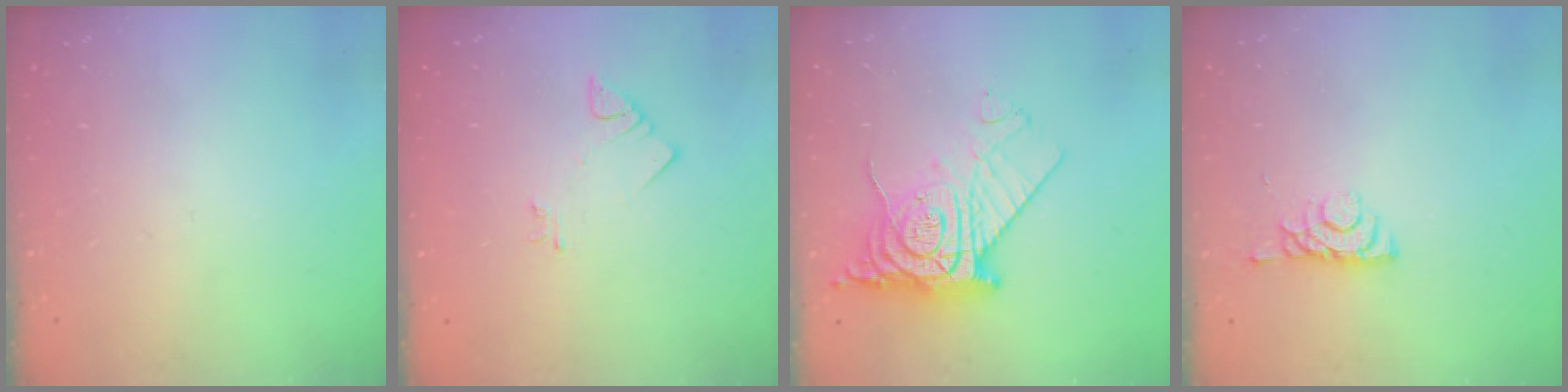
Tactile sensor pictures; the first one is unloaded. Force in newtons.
{"total": 2.9, "press": 2.9, "slide": 0.3}
{"total": 14.8, "press": 14.7, "slide": 1.6}
{"total": 3.7, "press": 3.7, "slide": 0.6}